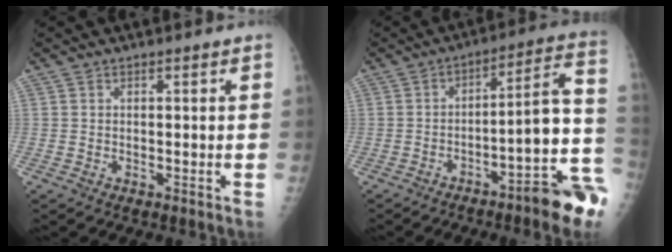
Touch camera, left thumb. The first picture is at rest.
{"total": 16.8, "force": [-7.7, 1.6, 14.8], "torque": [-0.169, 0.068, -0.112]}